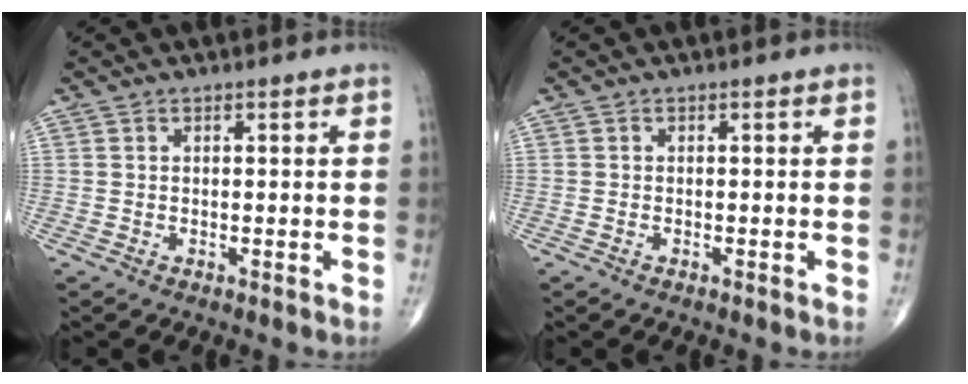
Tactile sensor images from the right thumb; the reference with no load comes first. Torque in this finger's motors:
{"motor_torque": [-0.10, 0.29, -0.32, -0.19, -0.02]}